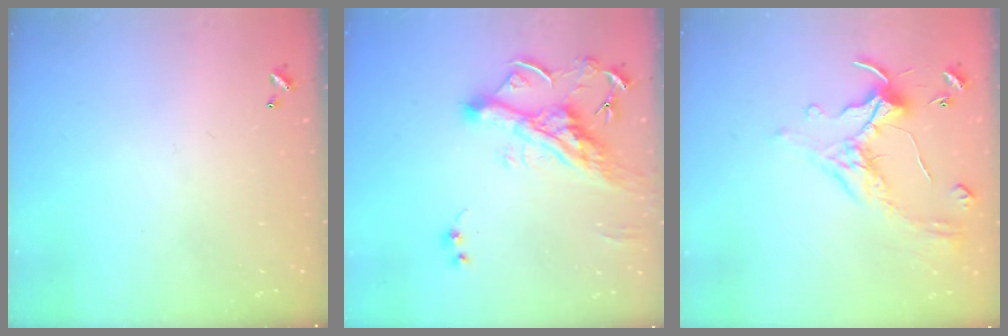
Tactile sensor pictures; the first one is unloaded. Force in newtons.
{"total": 10.4, "press": 10.3, "slide": 1.5}
{"total": 1.4, "press": 1.2, "slide": 0.7}